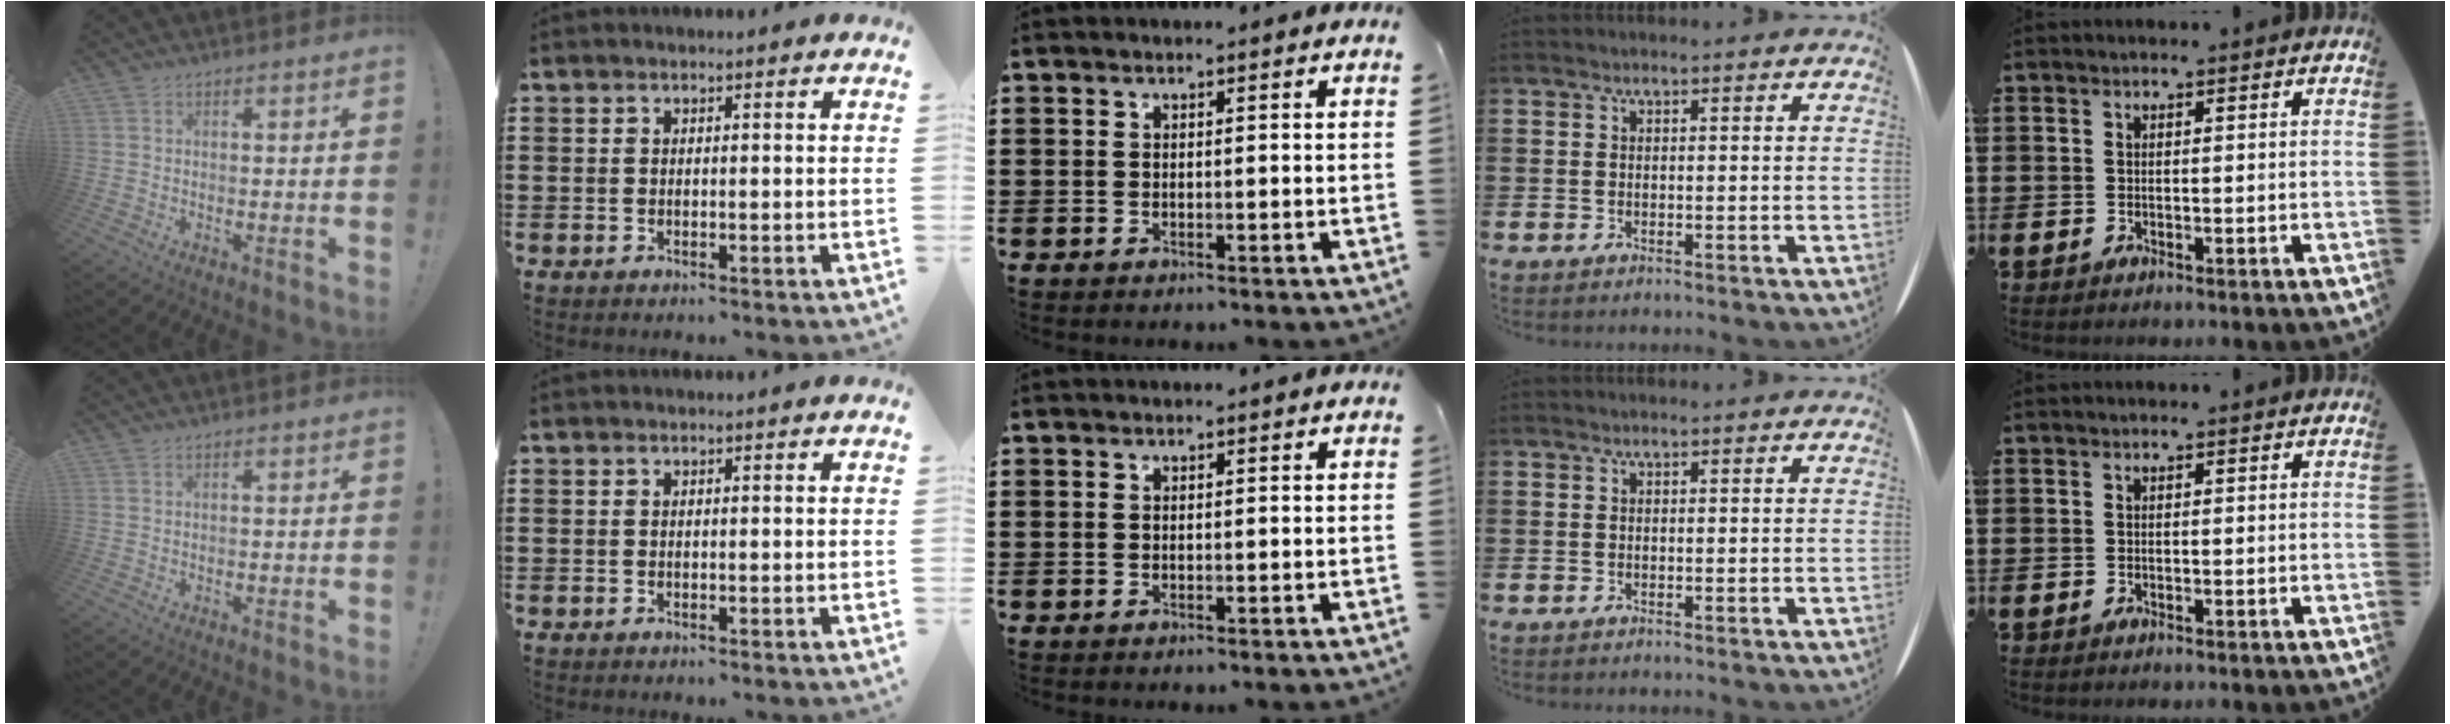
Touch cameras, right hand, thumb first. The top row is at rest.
{}